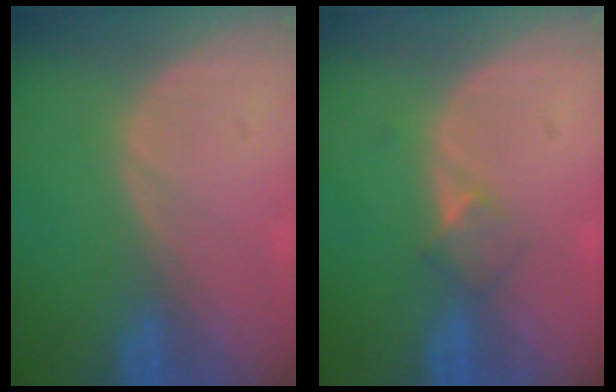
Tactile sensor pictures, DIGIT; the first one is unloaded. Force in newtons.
{"total": 2.3, "press": 2.0, "slide": 1.1}